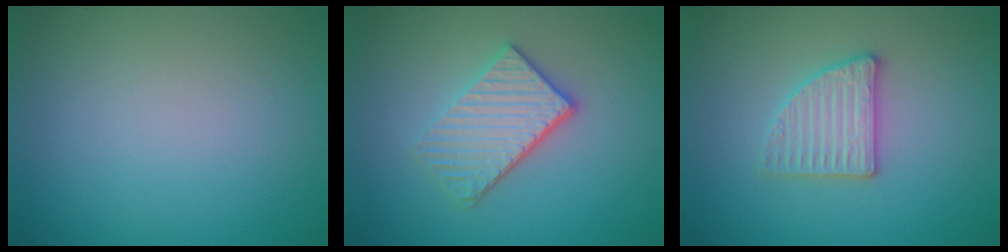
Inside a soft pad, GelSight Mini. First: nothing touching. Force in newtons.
{"total": 3.8, "press": 3.2, "slide": 2.0}
{"total": 2.8, "press": 2.7, "slide": 0.5}